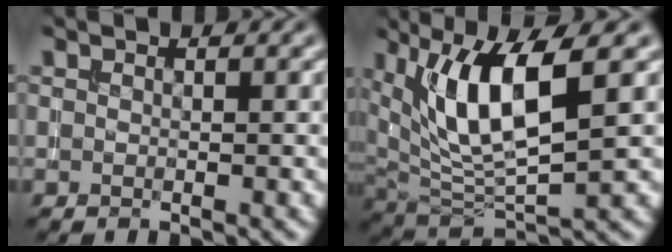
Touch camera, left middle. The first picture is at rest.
{"total": 9.0, "force": [3.1, 2.9, 7.9], "torque": [-0.156, -0.009, 0.060]}